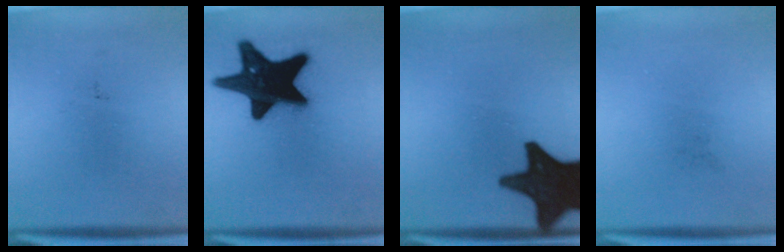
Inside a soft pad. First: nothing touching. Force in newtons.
{"total": 19.0}
{"total": 19.0}
{"total": 0.0}